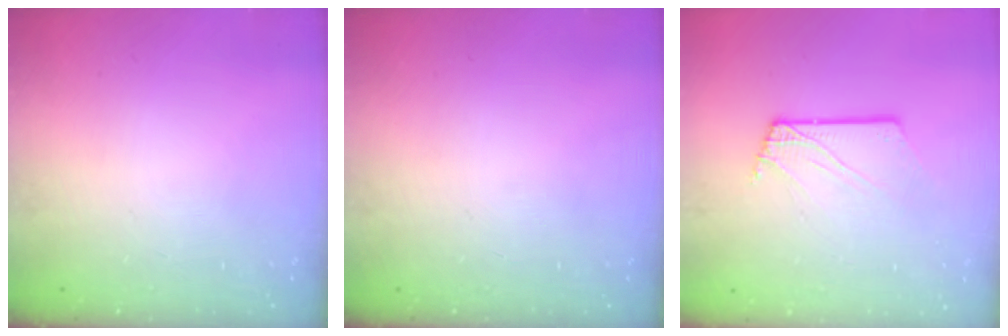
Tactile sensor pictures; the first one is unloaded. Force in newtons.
{"total": 0.0}
{"total": 2.6, "press": 2.6, "slide": 0.3}